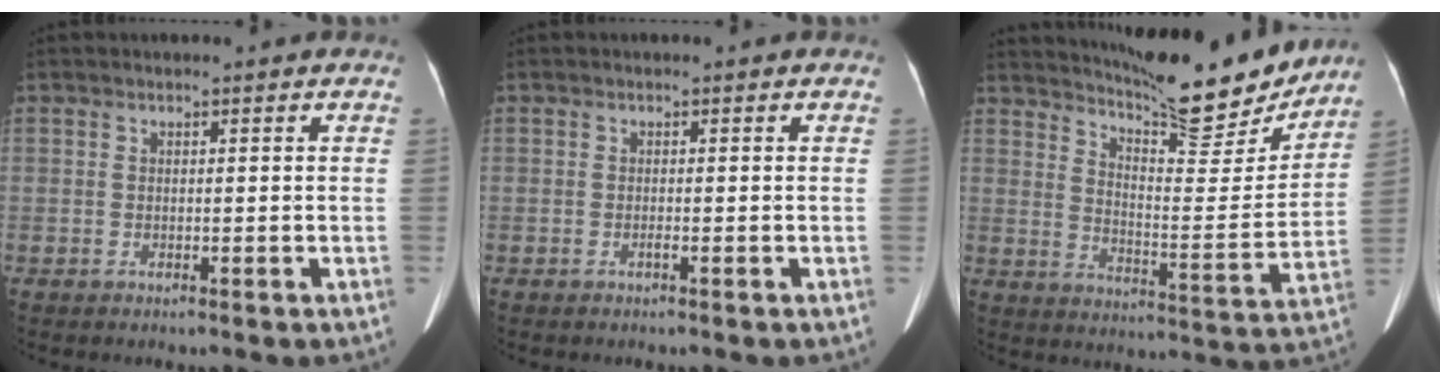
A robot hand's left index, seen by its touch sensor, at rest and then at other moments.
{"total": 0.0}
{"total": 17.9, "force": [16.2, 2.5, 7.2], "torque": [-0.113, -0.037, 0.226]}